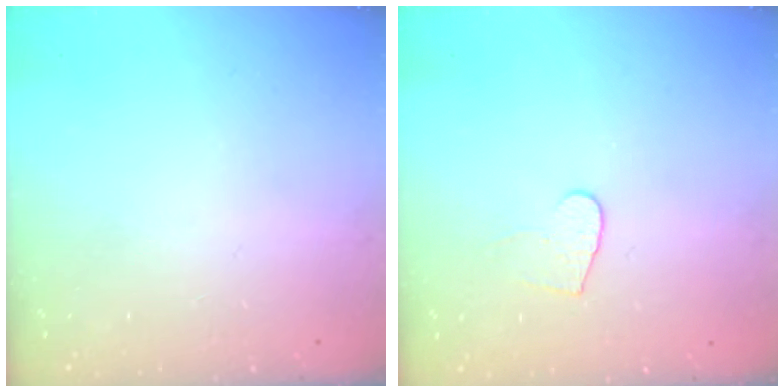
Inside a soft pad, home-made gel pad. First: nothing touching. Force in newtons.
{"total": 4.7, "press": 4.7, "slide": 0.4}